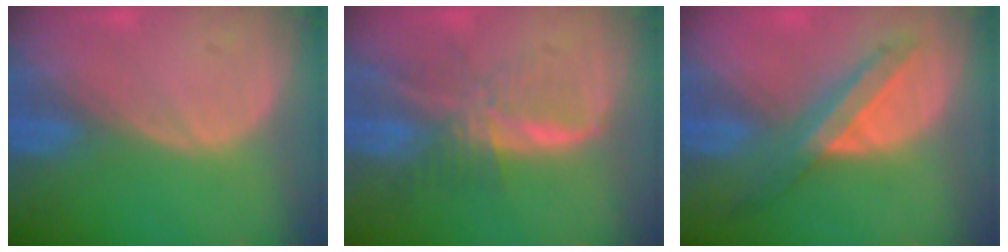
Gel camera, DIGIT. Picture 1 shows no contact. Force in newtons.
{"total": 7.9, "press": 6.6, "slide": 4.2}
{"total": 7.2, "press": 6.2, "slide": 3.5}